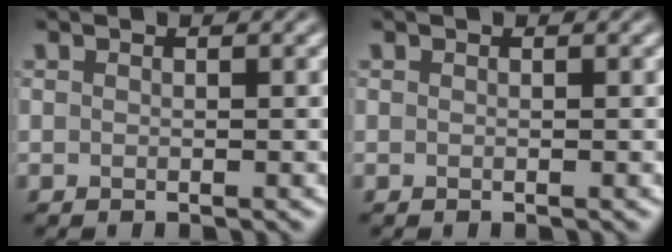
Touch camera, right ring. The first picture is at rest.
{"total": 0.0}